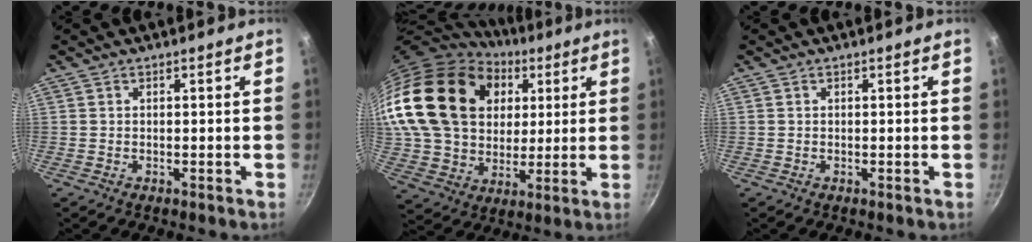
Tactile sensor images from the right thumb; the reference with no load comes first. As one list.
[{"total": 27.4, "force": [8.9, 20.3, 16.1], "torque": [-0.283, 0.001, 0.168]}, {"total": 0.0}]